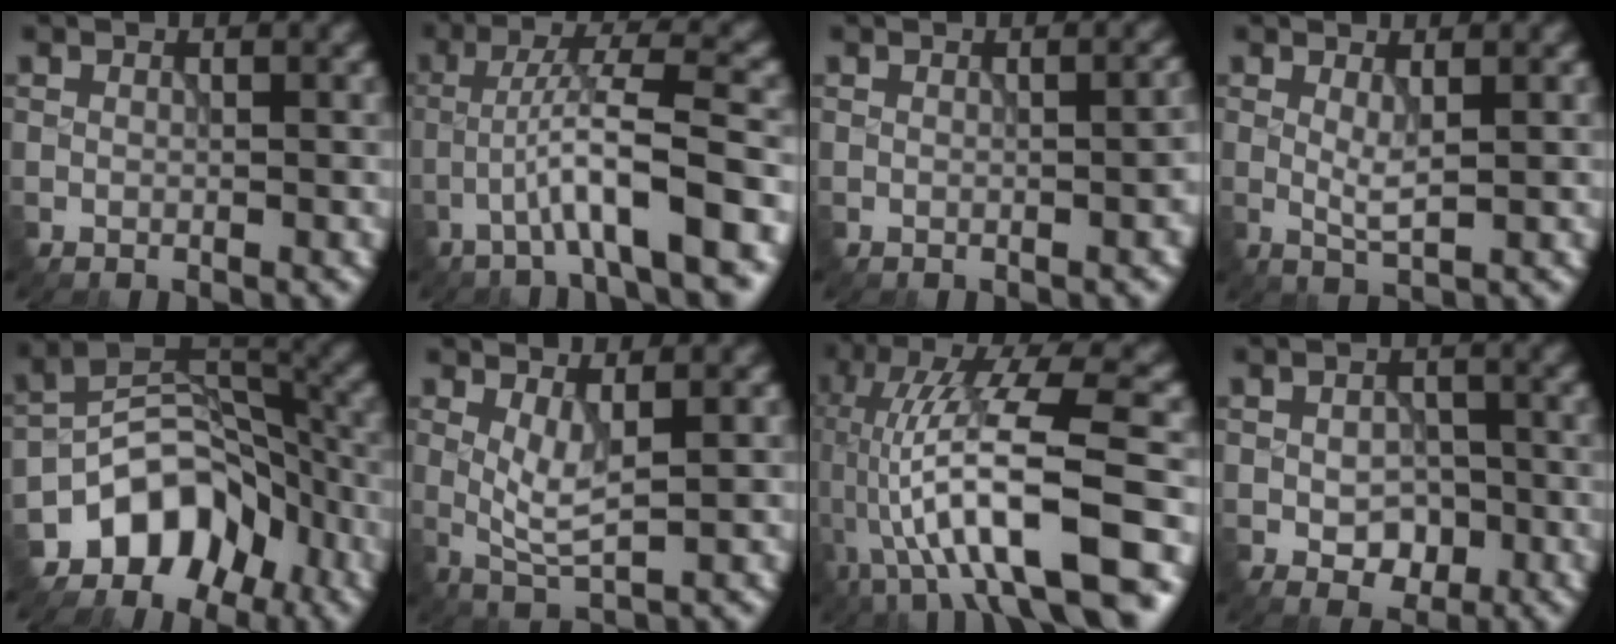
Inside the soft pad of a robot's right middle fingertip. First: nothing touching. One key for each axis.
{"total": 7.3, "fx": -3.0, "fy": 0.7, "fz": 6.6, "tx": -0.110, "ty": 0.020, "tz": -0.055}
{"total": 2.1, "fx": -0.3, "fy": 0.8, "fz": 1.9, "tx": -0.018, "ty": -0.003, "tz": 0.006}
{"total": 1.7, "fx": 0.4, "fy": 0.3, "fz": 1.6, "tx": -0.034, "ty": -0.006, "tz": 0.010}
{"total": 7.2, "fx": -4.7, "fy": 4.6, "fz": 3.0, "tx": -0.016, "ty": 0.007, "tz": -0.088}
{"total": 2.8, "fx": 0.7, "fy": 0.6, "fz": 2.6, "tx": -0.054, "ty": -0.010, "tz": 0.019}
{"total": 14.0, "fx": -2.7, "fy": 3.8, "fz": 13.2, "tx": -0.225, "ty": 0.024, "tz": -0.039}
{"total": 3.3, "fx": -0.9, "fy": 2.4, "fz": 2.2, "tx": -0.033, "ty": -0.006, "tz": -0.013}